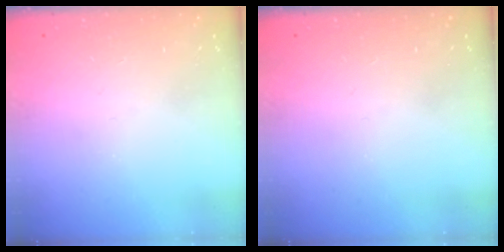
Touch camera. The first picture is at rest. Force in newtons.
{"total": 0.0}